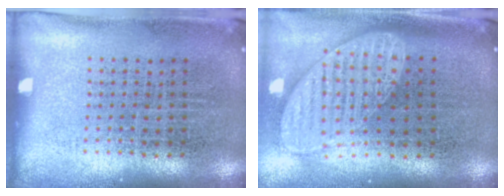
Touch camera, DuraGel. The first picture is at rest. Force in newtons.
{"total": 2.0, "press": 1.5, "slide": 1.2}